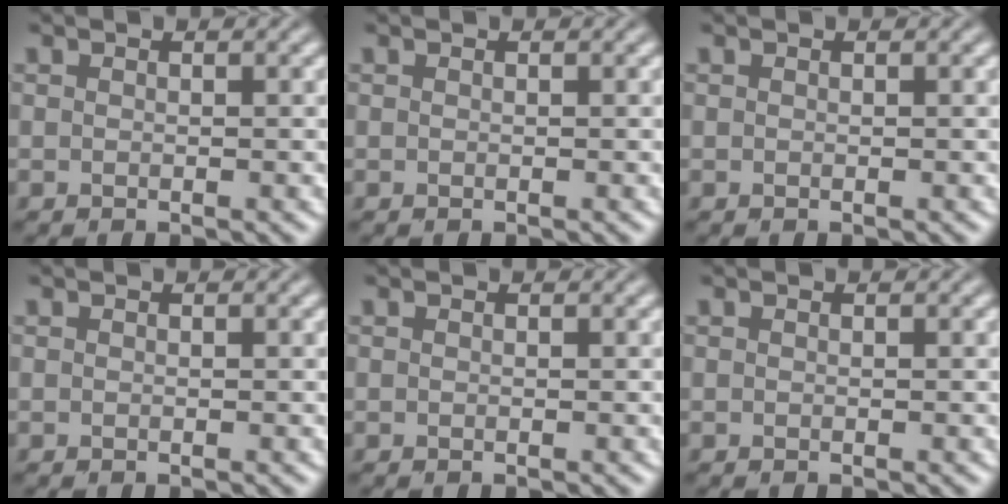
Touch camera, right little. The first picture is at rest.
{"total": 0.0}
{"total": 0.0}
{"total": 0.0}
{"total": 0.0}
{"total": 0.0}